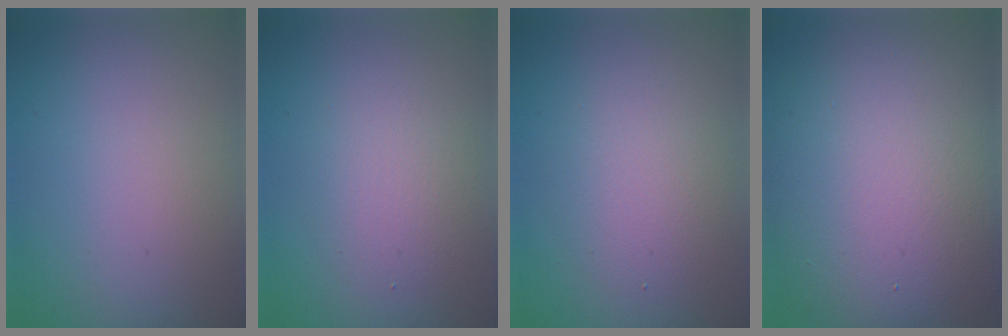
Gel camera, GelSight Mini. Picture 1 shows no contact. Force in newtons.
{"total": 2.6, "press": 2.6, "slide": 0.3}
{"total": 3.2, "press": 3.2, "slide": 0.3}
{"total": 13.6, "press": 13.6, "slide": 1.1}